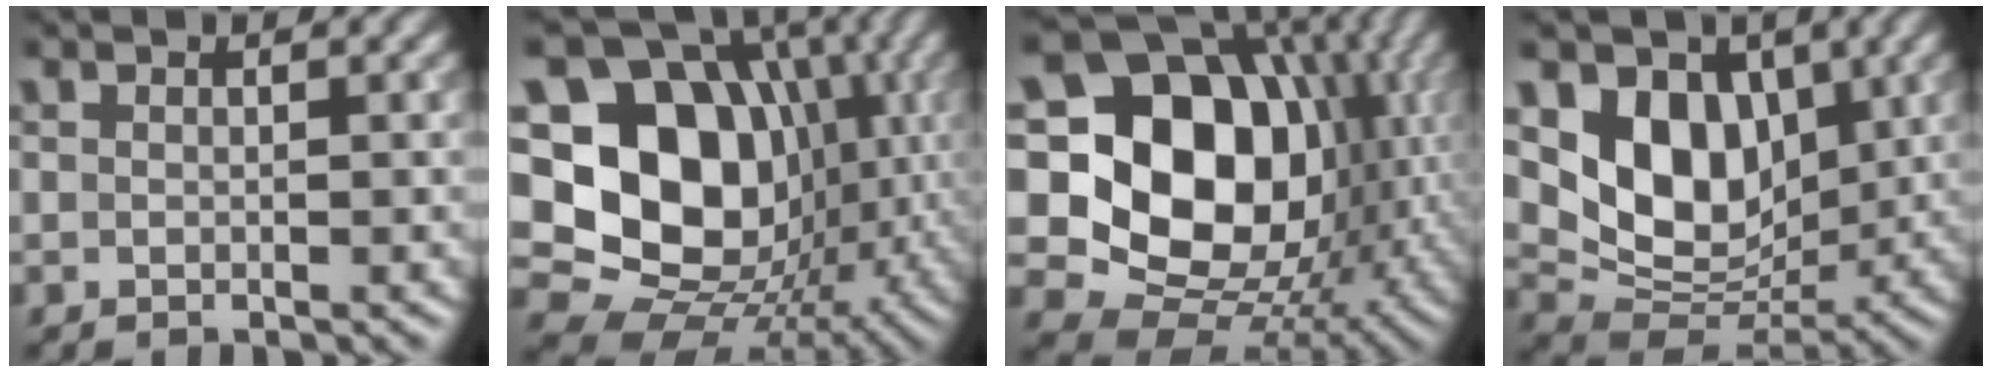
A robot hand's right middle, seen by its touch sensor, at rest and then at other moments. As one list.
[{"total": 18.8, "force": [0.8, 15.4, 10.8], "torque": [-0.191, 0.002, 0.017]}, {"total": 18.6, "force": [1.8, 14.3, 11.7], "torque": [-0.201, -0.003, 0.039]}, {"total": 8.5, "force": [2.5, 6.2, 5.3], "torque": [-0.094, -0.022, 0.041]}]